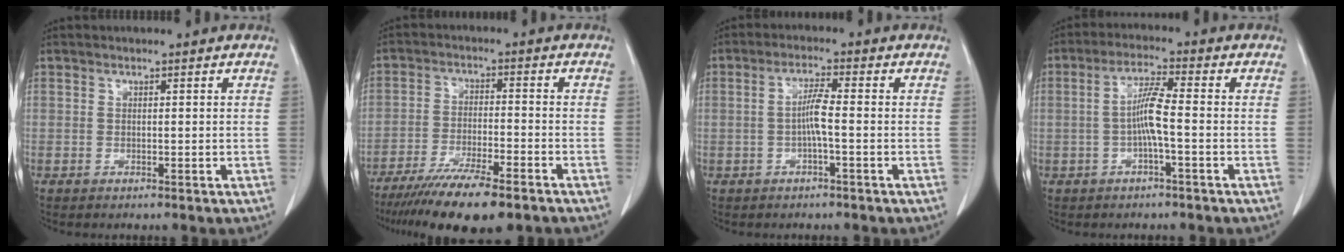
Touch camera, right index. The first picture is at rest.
{"total": 13.8, "force": [-10.5, 1.9, 8.7], "torque": [-0.149, -0.032, -0.171]}
{"total": 3.7, "force": [-0.6, 0.0, 3.6], "torque": [-0.071, 0.005, -0.011]}
{"total": 5.3, "force": [-0.8, 0.1, 5.2], "torque": [-0.105, 0.008, -0.017]}